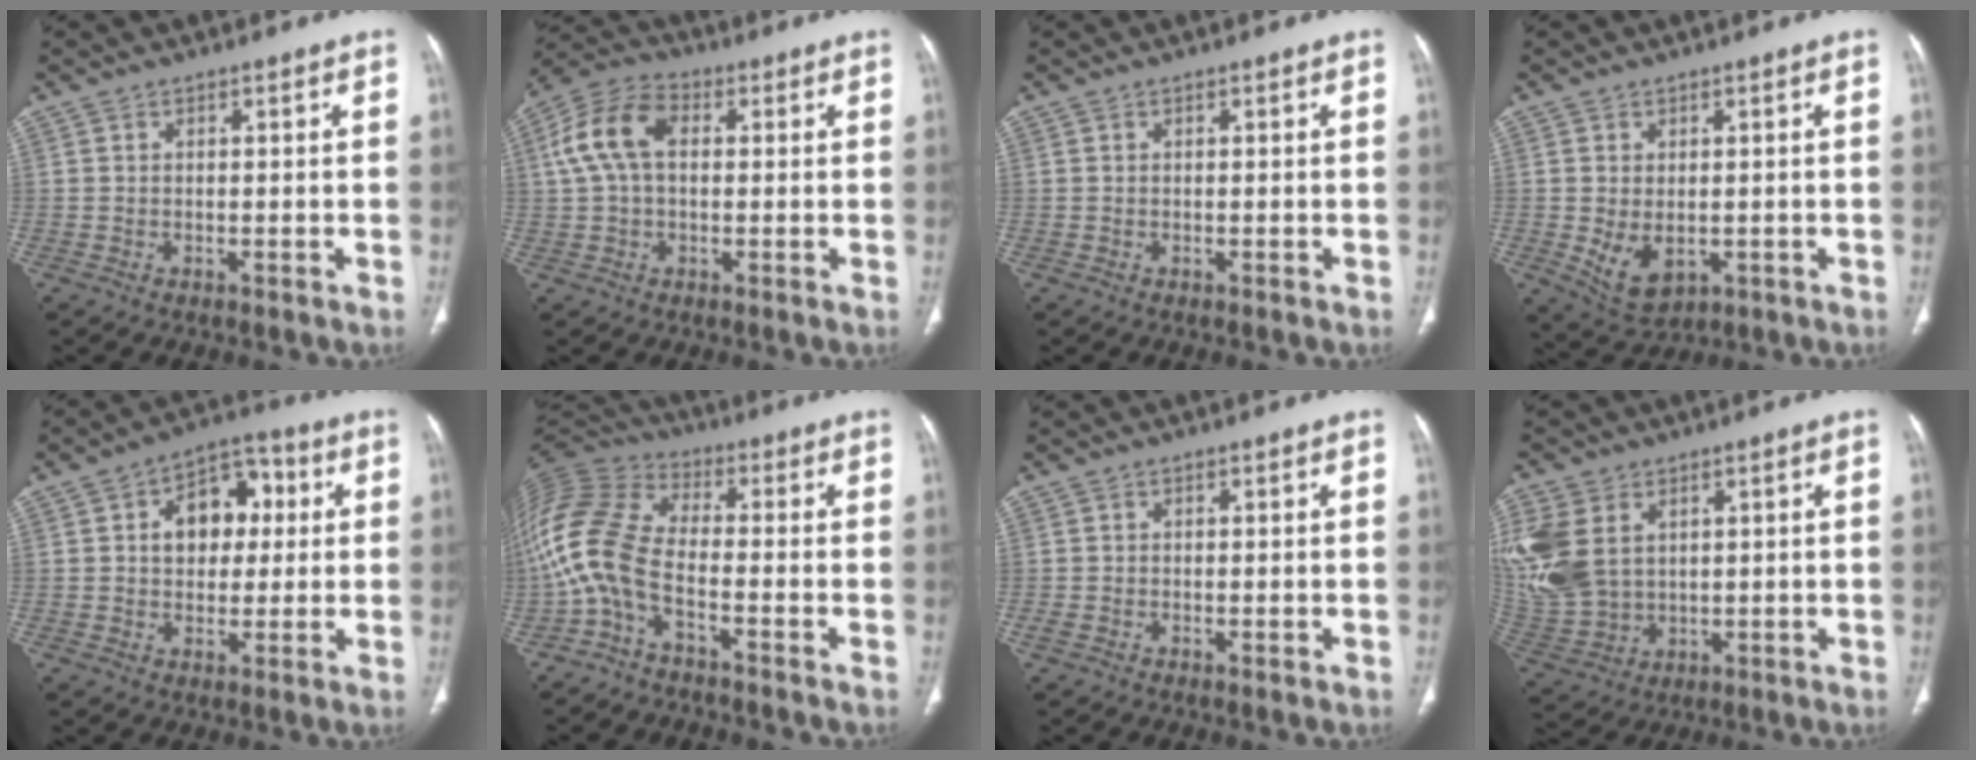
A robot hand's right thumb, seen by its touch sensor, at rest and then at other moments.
{"total": 10.9, "force": [1.8, 7.0, 8.2], "torque": [-0.170, 0.032, 0.028]}
{"total": 0.0}
{"total": 6.2, "force": [-0.8, 4.1, 4.6], "torque": [-0.076, -0.012, 0.004]}
{"total": 11.6, "force": [2.1, 8.2, 7.9], "torque": [-0.079, 0.020, 0.027]}
{"total": 13.2, "force": [-4.4, 5.9, 10.9], "torque": [-0.251, 0.055, -0.099]}
{"total": 1.3, "force": [-0.4, 0.7, 1.0], "torque": [-0.023, -0.003, -0.006]}
{"total": 15.4, "force": [3.9, 11.0, 10.0], "torque": [-0.240, -0.011, 0.095]}